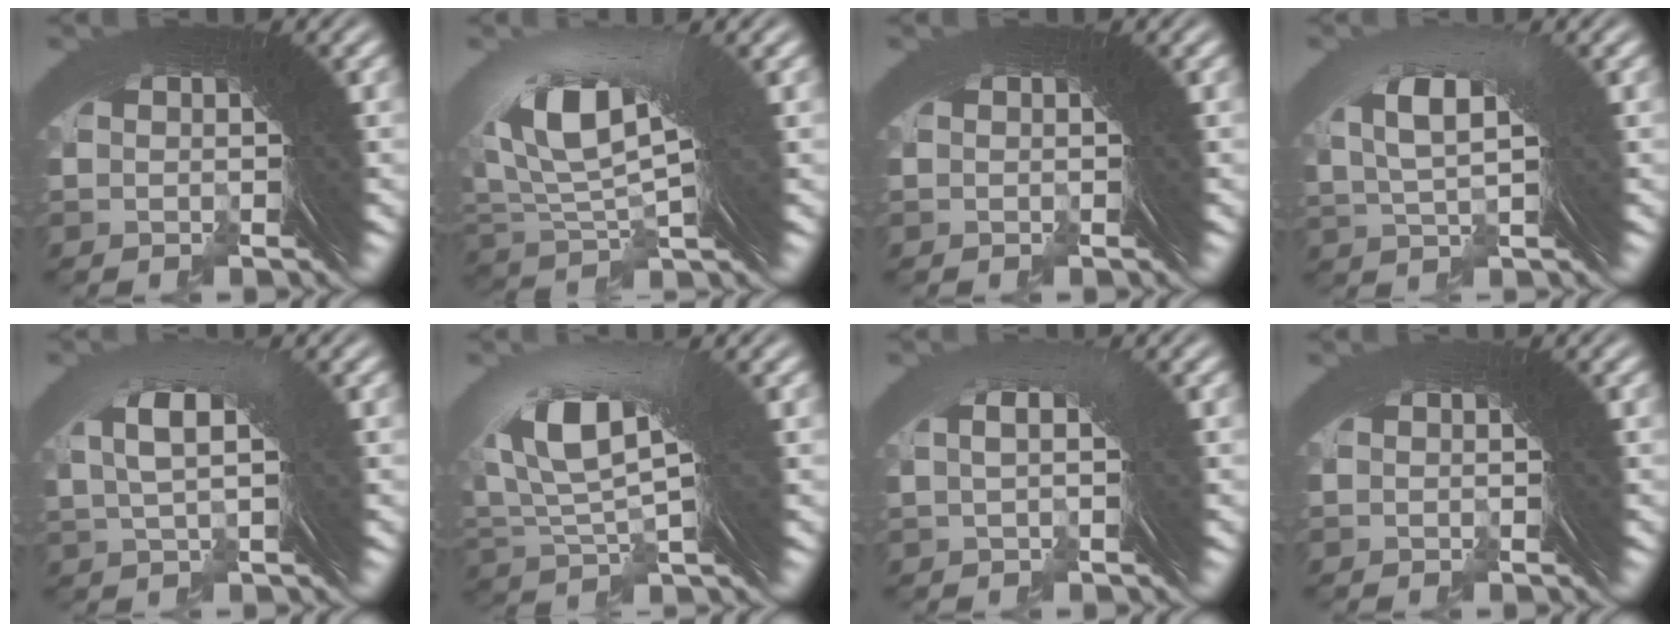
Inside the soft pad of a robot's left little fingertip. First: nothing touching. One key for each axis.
{"total": 6.6, "fx": 2.2, "fy": 2.5, "fz": 5.6, "tx": -0.115, "ty": 0.003, "tz": 0.046}
{"total": 0.0}
{"total": 3.2, "fx": 1.1, "fy": 0.5, "fz": 2.9, "tx": -0.048, "ty": 0.018, "tz": 0.017}
{"total": 2.9, "fx": 0.9, "fy": 0.2, "fz": 2.7, "tx": -0.043, "ty": 0.023, "tz": 0.012}
{"total": 5.9, "fx": 2.1, "fy": 2.0, "fz": 5.1, "tx": -0.106, "ty": 0.004, "tz": 0.043}
{"total": 1.2, "fx": 0.1, "fy": -0.6, "fz": 1.1, "tx": -0.012, "ty": 0.024, "tz": 0.000}
{"total": 0.6, "fx": -0.4, "fy": -0.4, "fz": -0.3, "tx": 0.006, "ty": 0.003, "tz": -0.007}